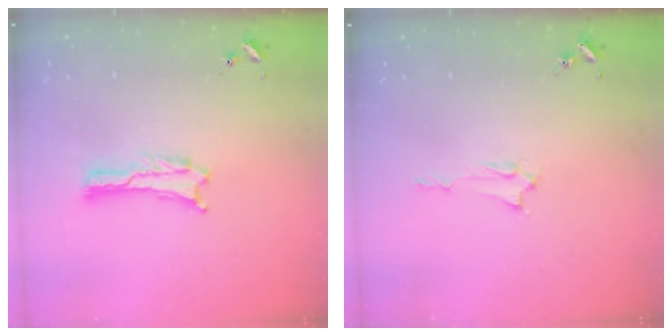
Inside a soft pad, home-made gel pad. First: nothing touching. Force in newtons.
{"total": 1.3, "press": 1.3, "slide": 0.2}